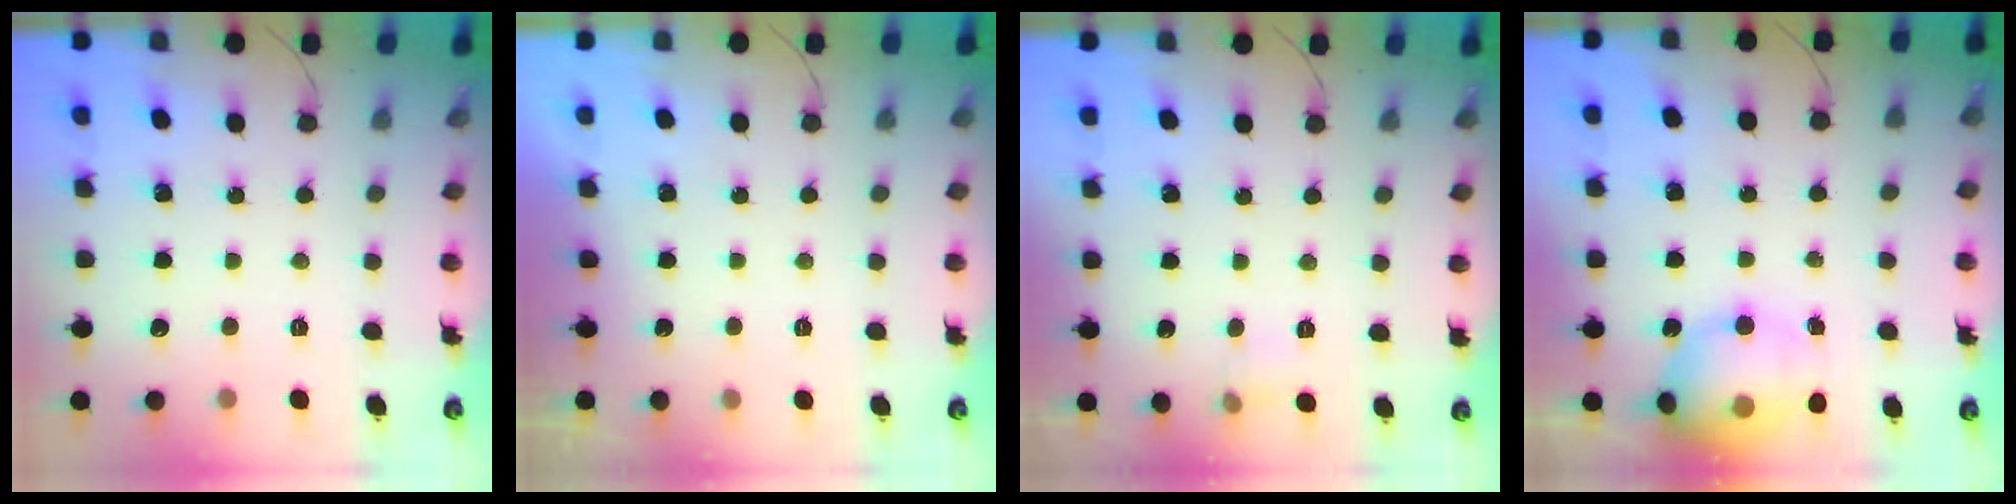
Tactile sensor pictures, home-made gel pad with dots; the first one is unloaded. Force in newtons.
{"total": 0.0}
{"total": 4.4, "press": 4.2, "slide": 1.3}
{"total": 17.2, "press": 16.9, "slide": 3.3}